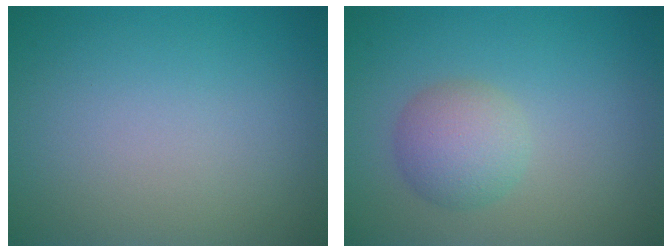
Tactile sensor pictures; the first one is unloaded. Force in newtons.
{"total": 3.2, "press": 3.2, "slide": 0.0}